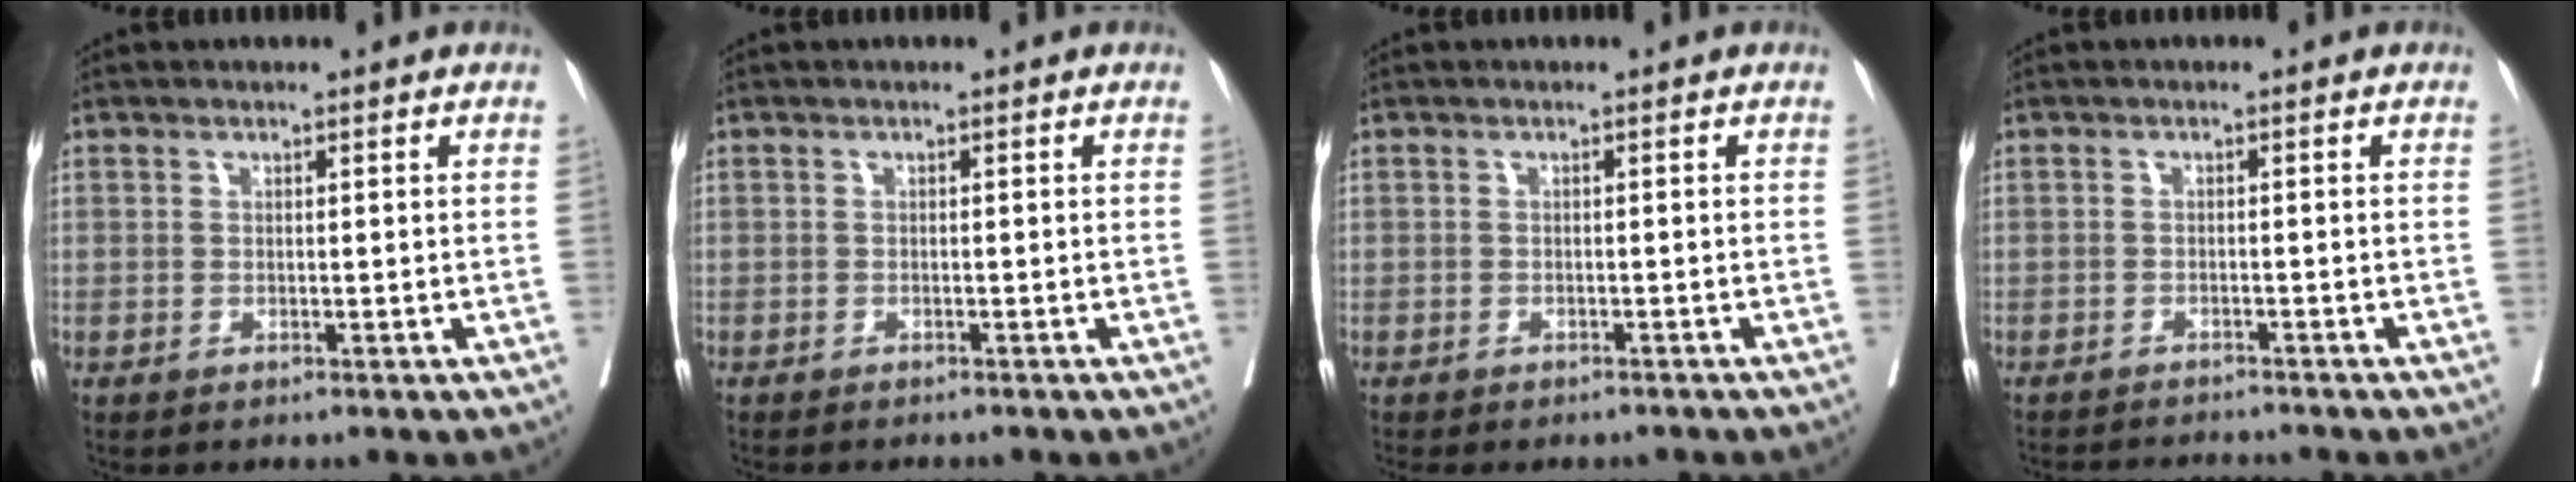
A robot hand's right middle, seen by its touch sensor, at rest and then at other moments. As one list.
[{"total": 3.8, "force": [-3.3, 0.7, 1.6], "torque": [-0.021, -0.006, -0.041]}, {"total": 5.6, "force": [-5.0, 1.9, 1.7], "torque": [-0.013, -0.003, -0.063]}, {"total": 5.8, "force": [-5.6, 0.0, 1.2], "torque": [-0.007, -0.009, -0.083]}]